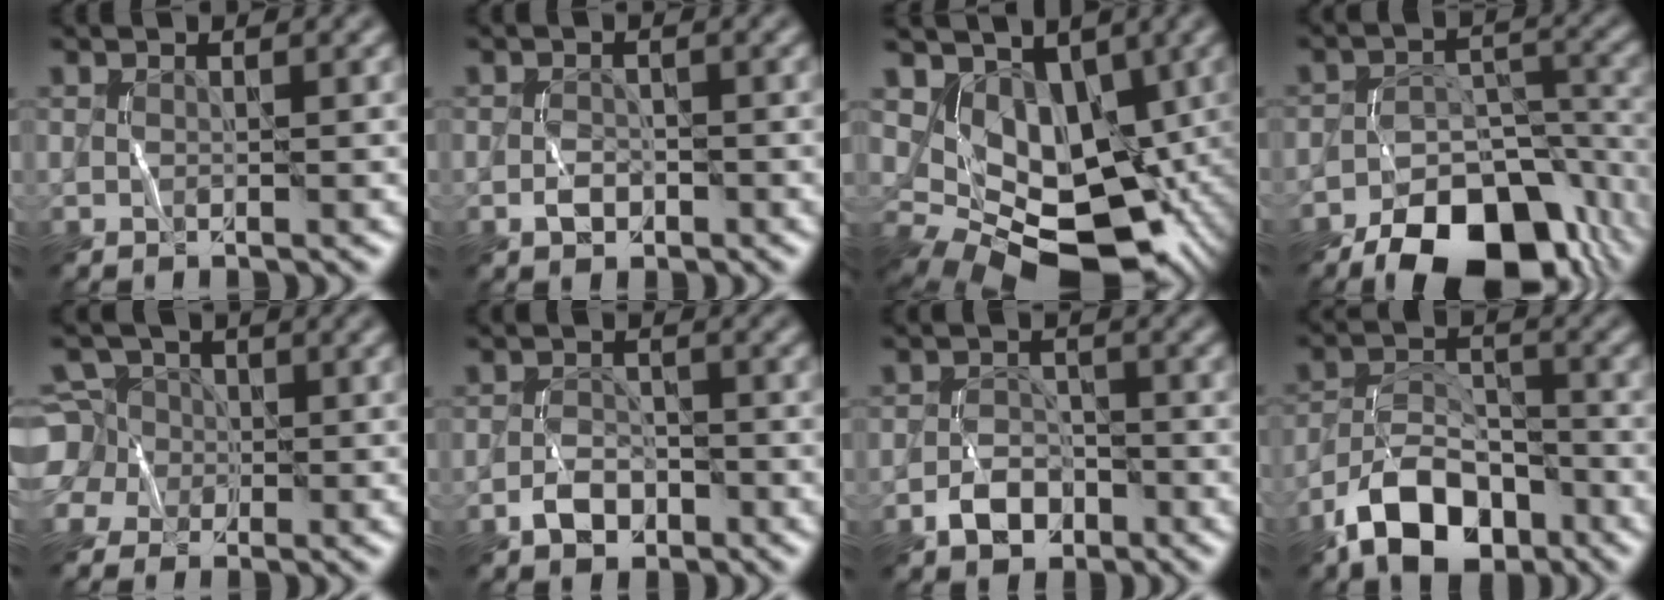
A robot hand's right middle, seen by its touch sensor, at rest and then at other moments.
{"total": 1.2, "force": [-0.7, 0.9, 0.4], "torque": [-0.007, 0.006, -0.013]}
{"total": 10.2, "force": [0.2, 7.4, 7.0], "torque": [-0.085, -0.018, 0.016]}
{"total": 12.6, "force": [-8.5, 6.2, 6.9], "torque": [-0.115, -0.002, -0.127]}
{"total": 5.8, "force": [-1.6, 5.4, 1.3], "torque": [-0.025, 0.026, -0.062]}
{"total": 2.4, "force": [-1.6, 1.6, 0.9], "torque": [-0.014, 0.009, -0.033]}
{"total": 3.0, "force": [-1.9, 2.1, 1.1], "torque": [-0.017, 0.008, -0.038]}
{"total": 7.7, "force": [-5.0, 4.2, 4.0], "torque": [-0.067, 0.009, -0.100]}